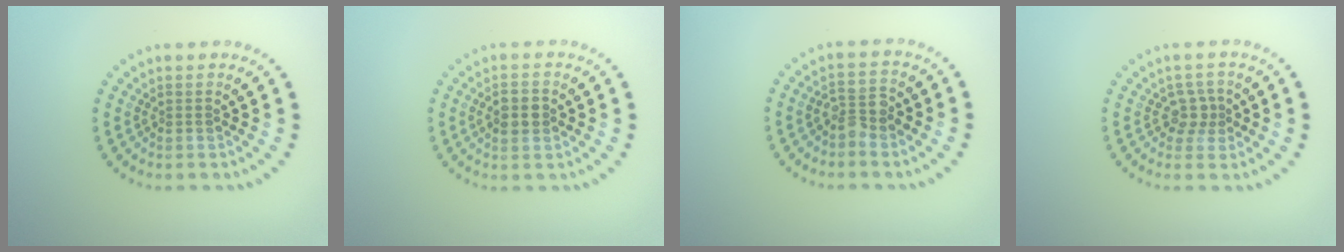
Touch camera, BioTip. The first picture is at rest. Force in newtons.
{"total": 2.9, "press": 2.9, "slide": 0.1}
{"total": 2.4, "press": 2.2, "slide": 0.8}
{"total": 2.0, "press": 1.6, "slide": 1.2}